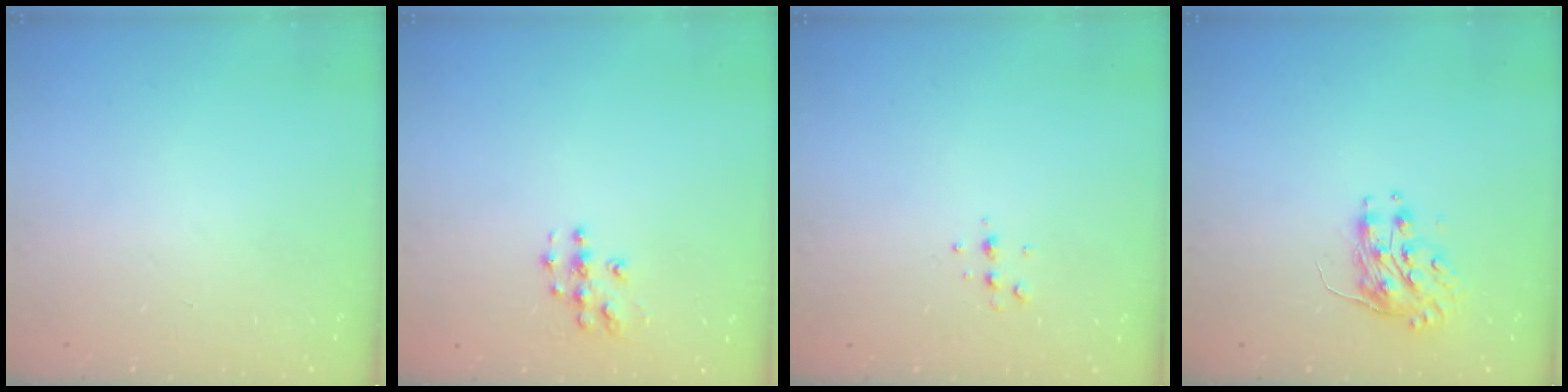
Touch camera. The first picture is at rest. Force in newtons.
{"total": 6.6, "press": 6.6, "slide": 0.3}
{"total": 4.7, "press": 4.6, "slide": 0.6}
{"total": 8.2, "press": 8.2, "slide": 0.3}